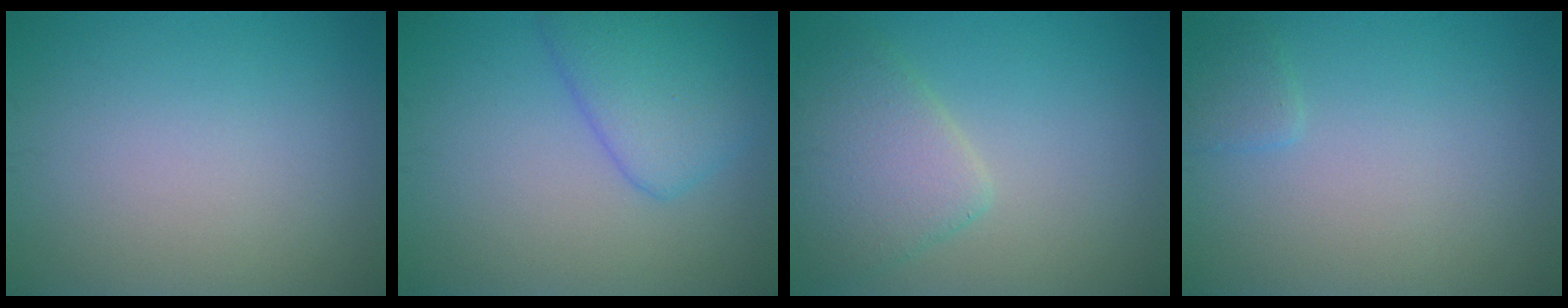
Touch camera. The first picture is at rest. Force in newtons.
{"total": 4.6, "press": 4.6, "slide": 0.3}
{"total": 4.3, "press": 4.3, "slide": 0.2}
{"total": 1.0, "press": 1.0, "slide": 0.1}